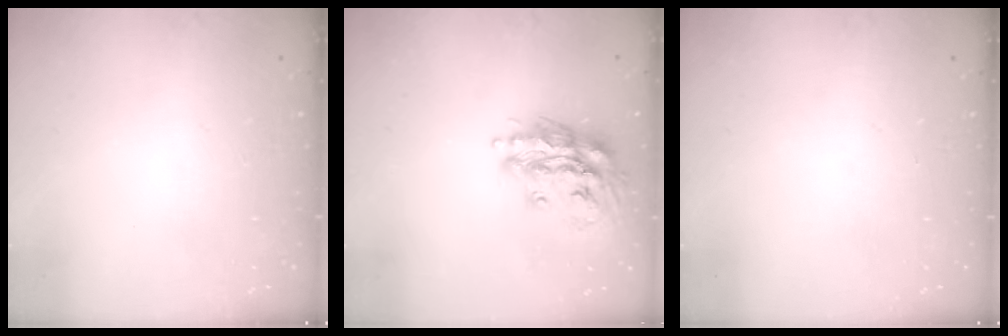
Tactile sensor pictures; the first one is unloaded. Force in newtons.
{"total": 15.3, "press": 15.2, "slide": 1.9}
{"total": 0.0}